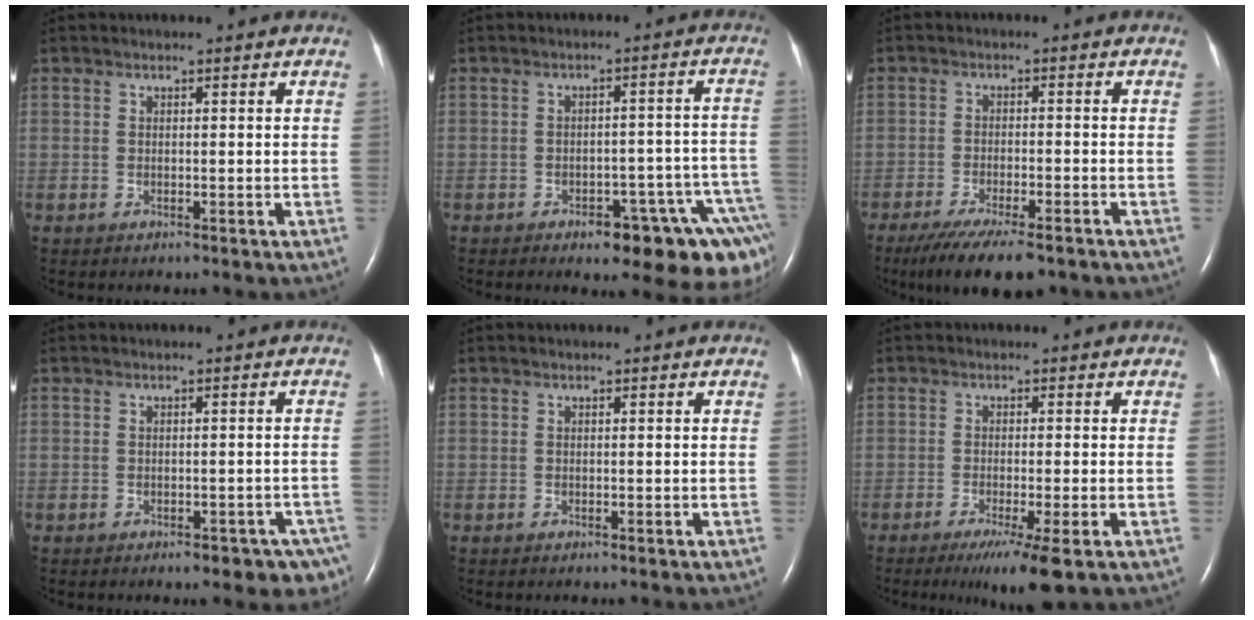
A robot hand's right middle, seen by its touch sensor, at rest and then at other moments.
{"total": 14.3, "force": [-9.2, 4.3, 10.0], "torque": [-0.033, 0.033, -0.104]}
{"total": 11.3, "force": [-8.6, 2.5, 6.9], "torque": [-0.112, -0.020, -0.132]}
{"total": 6.6, "force": [-4.6, 3.0, 3.6], "torque": [-0.019, 0.005, -0.054]}
{"total": 0.0}
{"total": 6.0, "force": [-3.4, -0.1, 4.9], "torque": [-0.079, -0.020, -0.055]}